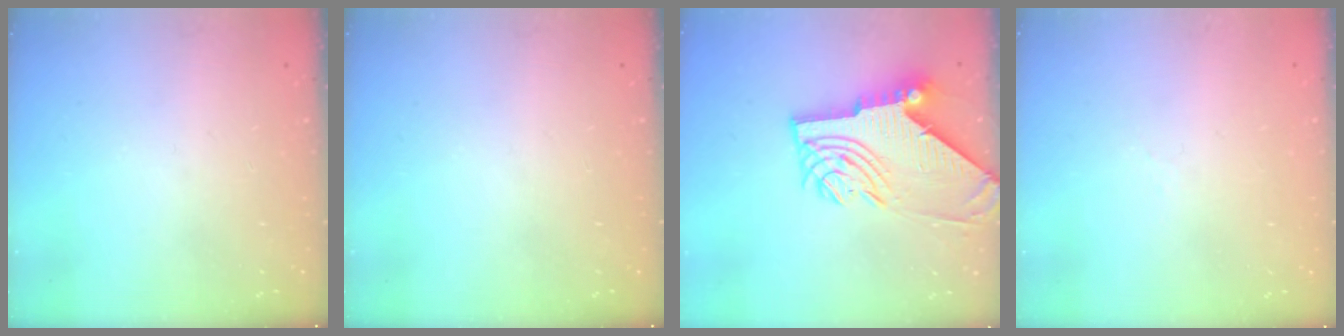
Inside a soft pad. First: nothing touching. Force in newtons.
{"total": 0.0}
{"total": 10.8, "press": 10.7, "slide": 1.2}
{"total": 2.7, "press": 2.6, "slide": 0.7}